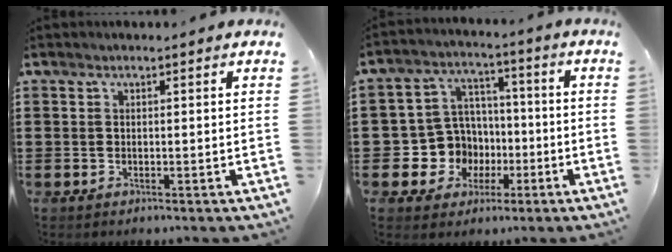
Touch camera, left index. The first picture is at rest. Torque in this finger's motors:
{"motor_torque": [0.40, 0.21, 0.27, 0.03]}